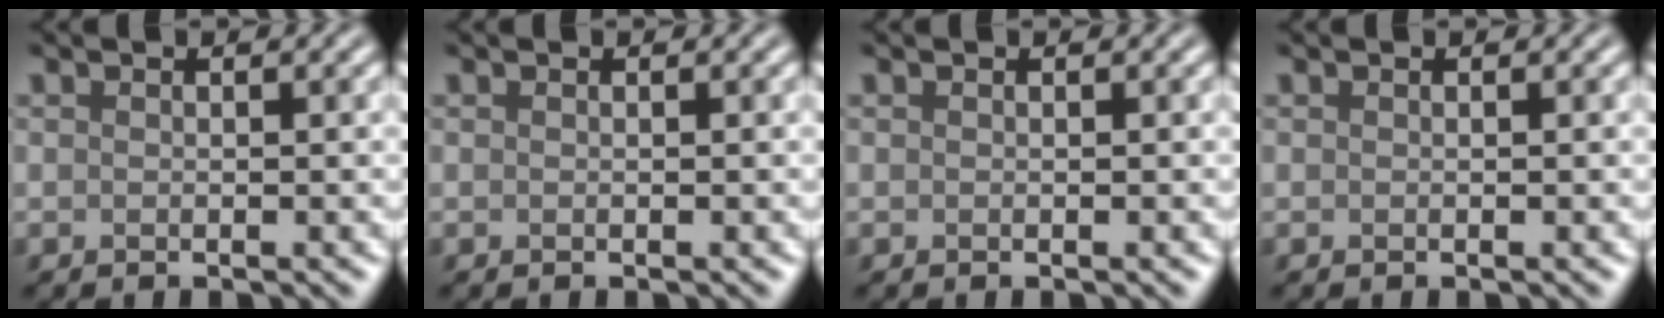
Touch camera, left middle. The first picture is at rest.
{"total": 0.0}
{"total": 0.0}
{"total": 0.0}